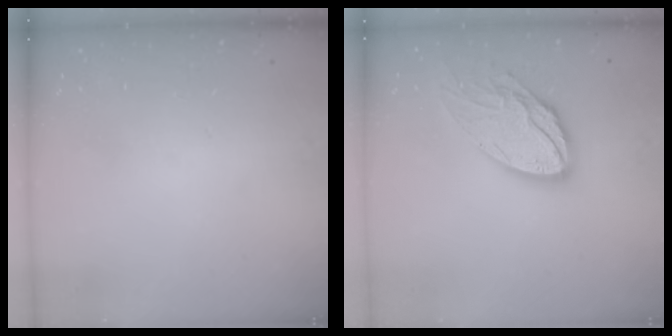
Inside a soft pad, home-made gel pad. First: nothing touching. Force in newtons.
{"total": 16.0, "press": 16.0, "slide": 1.6}